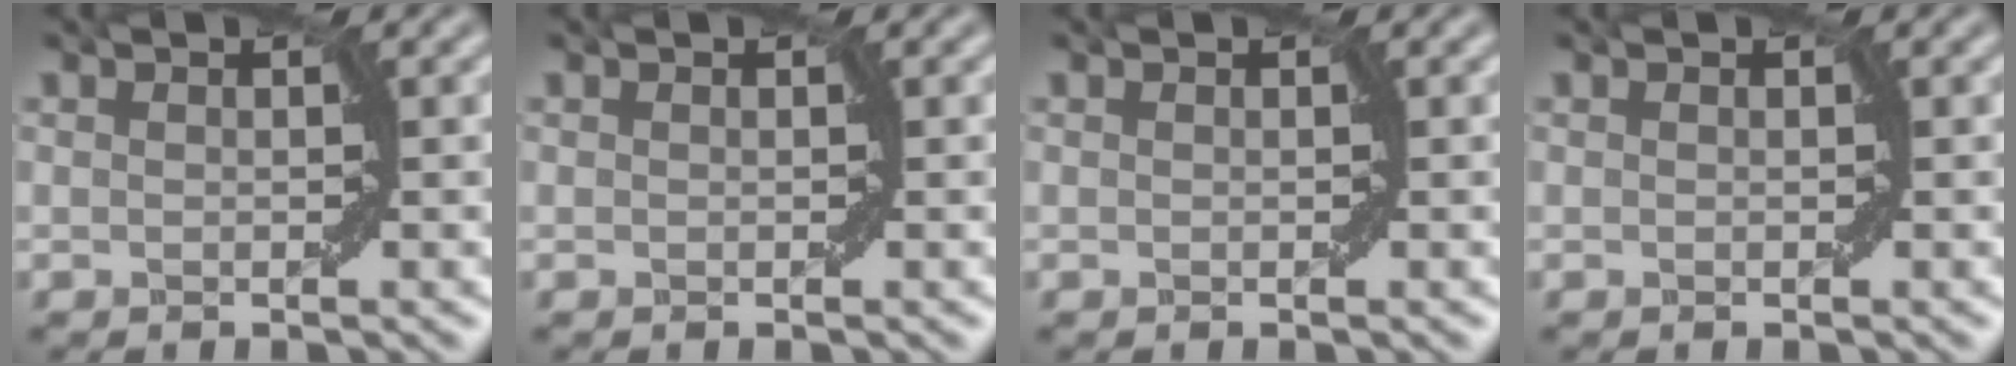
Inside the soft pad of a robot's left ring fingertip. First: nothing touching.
{"total": 0.0}
{"total": 0.0}
{"total": 0.0}